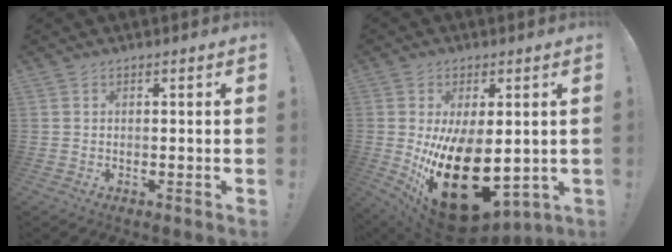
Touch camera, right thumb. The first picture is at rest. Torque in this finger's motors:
{"motor_torque": [0.69, 2.59, 2.77, 0.00, 1.02]}